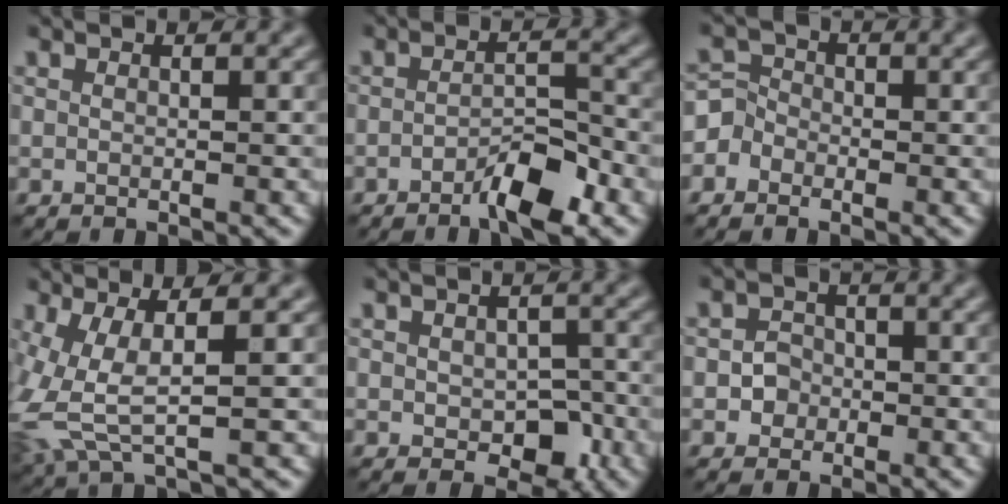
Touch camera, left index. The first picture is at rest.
{"total": 3.9, "force": [-2.3, 0.9, 3.0], "torque": [-0.050, 0.007, -0.041]}
{"total": 2.3, "force": [-1.1, 1.9, 0.4], "torque": [0.005, 0.016, -0.034]}
{"total": 6.5, "force": [0.1, 2.5, 6.0], "torque": [-0.163, -0.010, 0.006]}
{"total": 3.9, "force": [-0.8, 2.4, 2.9], "torque": [-0.041, -0.012, -0.007]}
{"total": 1.6, "force": [-0.4, 1.5, 0.5], "torque": [0.004, 0.003, -0.012]}